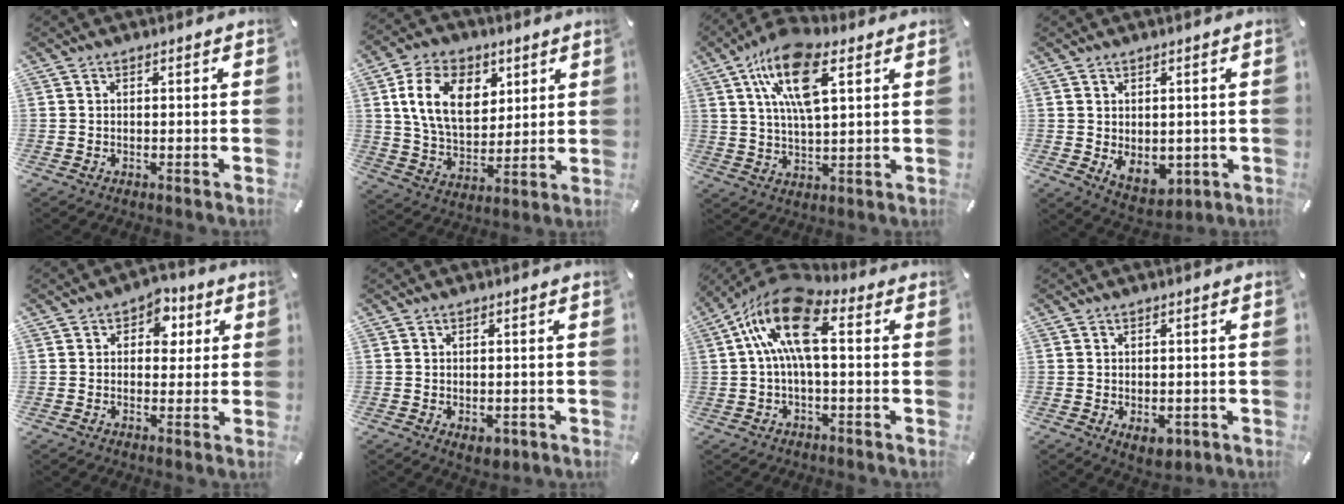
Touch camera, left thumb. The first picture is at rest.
{"total": 14.4, "force": [5.5, 10.1, 8.6], "torque": [-0.165, -0.005, 0.100]}
{"total": 14.0, "force": [6.6, 5.4, 11.1], "torque": [-0.219, -0.007, 0.114]}
{"total": 5.3, "force": [0.3, 4.3, 3.1], "torque": [-0.036, -0.002, 0.009]}
{"total": 6.3, "force": [1.9, 4.9, 3.5], "torque": [-0.031, -0.004, 0.024]}
{"total": 2.4, "force": [-0.7, 1.8, 1.6], "torque": [-0.023, -0.002, -0.014]}
{"total": 15.4, "force": [2.6, 7.3, 13.3], "torque": [-0.261, 0.001, 0.046]}
{"total": 3.7, "force": [-1.0, 2.5, 2.5], "torque": [-0.029, -0.004, -0.019]}